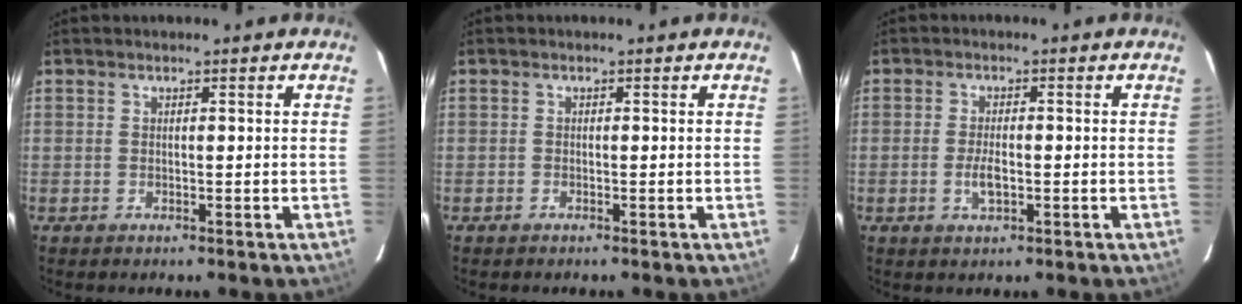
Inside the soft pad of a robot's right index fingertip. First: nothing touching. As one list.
[{"total": 0.5, "force": [-0.5, 0.2, 0.0], "torque": [-0.001, 0.000, -0.012]}, {"total": 3.5, "force": [-1.0, 1.5, 3.0], "torque": [-0.062, -0.002, -0.018]}]